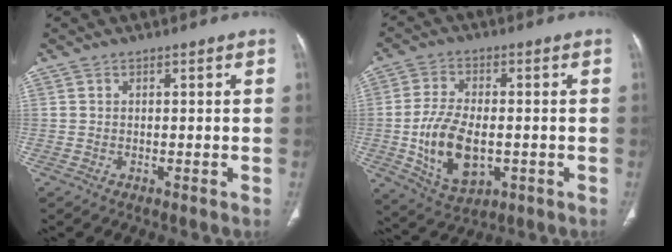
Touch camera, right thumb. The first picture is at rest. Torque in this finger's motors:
{"motor_torque": [-0.13, 1.21, 0.70, 0.79, 0.26]}